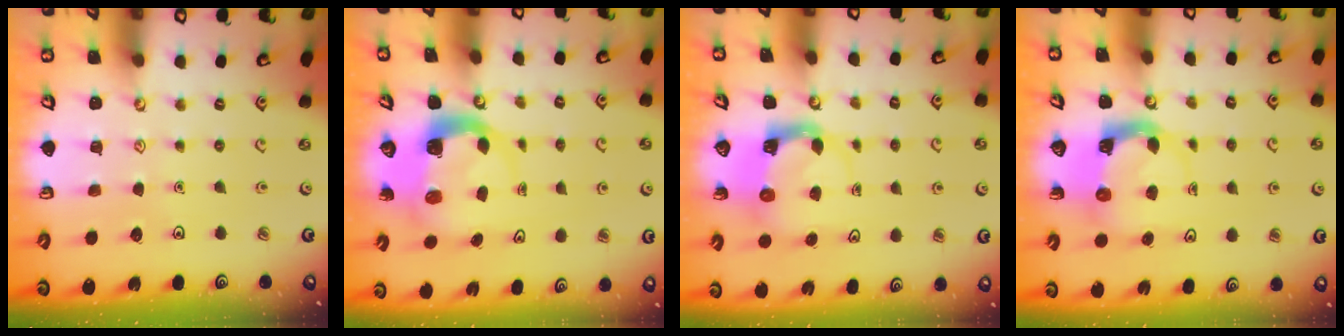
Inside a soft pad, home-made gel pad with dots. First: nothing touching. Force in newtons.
{"total": 4.5, "press": 4.5, "slide": 0.6}
{"total": 3.9, "press": 3.8, "slide": 0.6}
{"total": 4.2, "press": 4.2, "slide": 0.2}